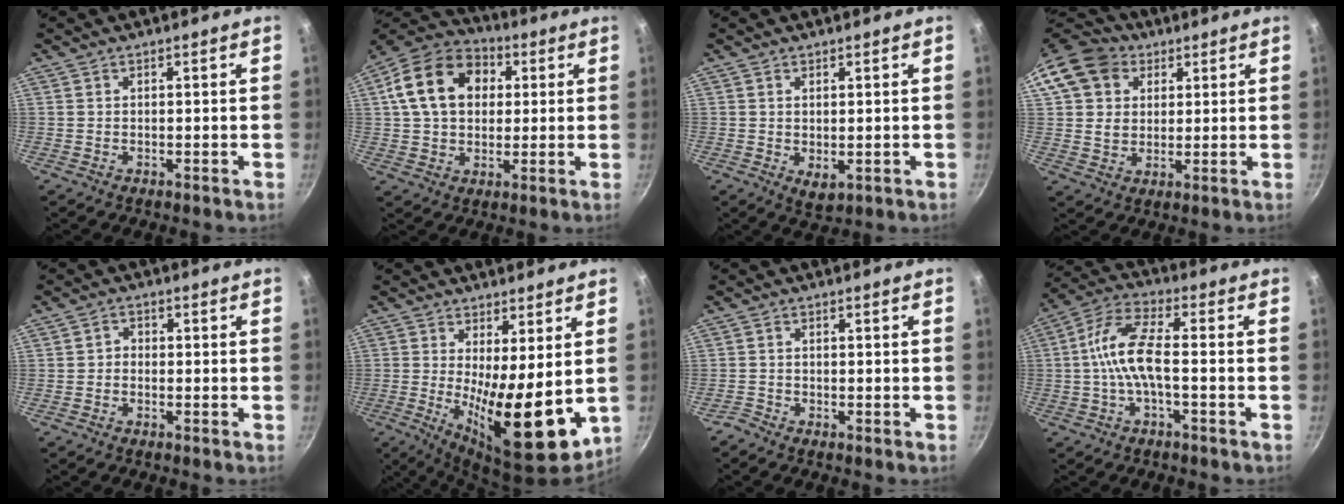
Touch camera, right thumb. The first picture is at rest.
{"total": 16.8, "force": [3.8, 12.4, 10.6], "torque": [-0.165, 0.024, 0.051]}
{"total": 3.2, "force": [0.1, 1.7, 2.7], "torque": [-0.041, -0.012, 0.006]}
{"total": 13.7, "force": [5.2, 11.0, 6.3], "torque": [-0.107, 0.012, 0.084]}
{"total": 1.6, "force": [-0.7, 1.2, 0.7], "torque": [-0.008, 0.011, -0.017]}
{"total": 14.8, "force": [0.2, 4.6, 14.1], "torque": [-0.197, -0.029, 0.015]}
{"total": 1.2, "force": [-1.1, 0.3, 0.3], "torque": [-0.014, 0.005, -0.027]}
{"total": 9.1, "force": [-1.7, 3.2, 8.4], "torque": [-0.184, 0.033, -0.046]}